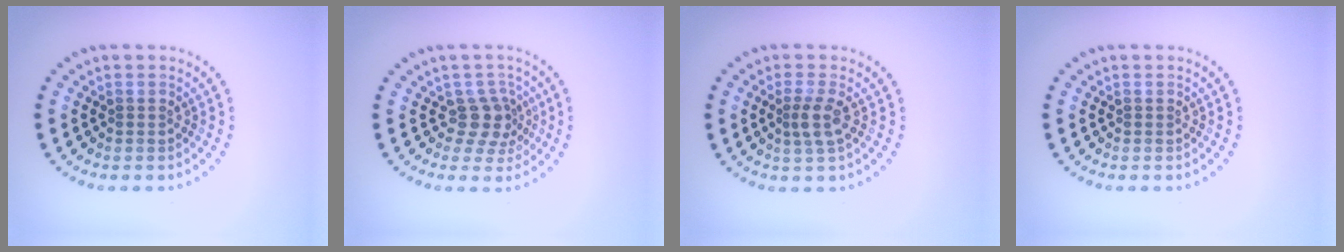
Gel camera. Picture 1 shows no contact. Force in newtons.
{"total": 2.6, "press": 2.0, "slide": 1.7}
{"total": 2.1, "press": 1.8, "slide": 1.0}
{"total": 0.0}